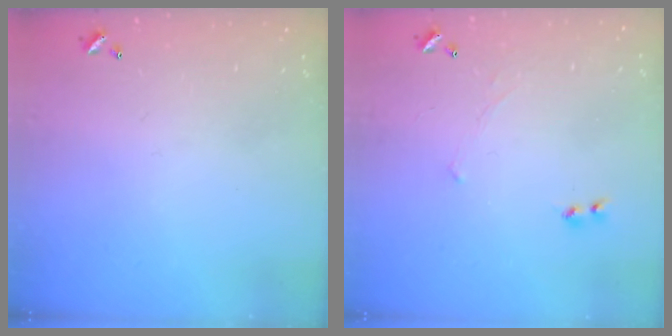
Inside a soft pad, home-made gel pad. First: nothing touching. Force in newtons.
{"total": 2.3, "press": 2.3, "slide": 0.2}